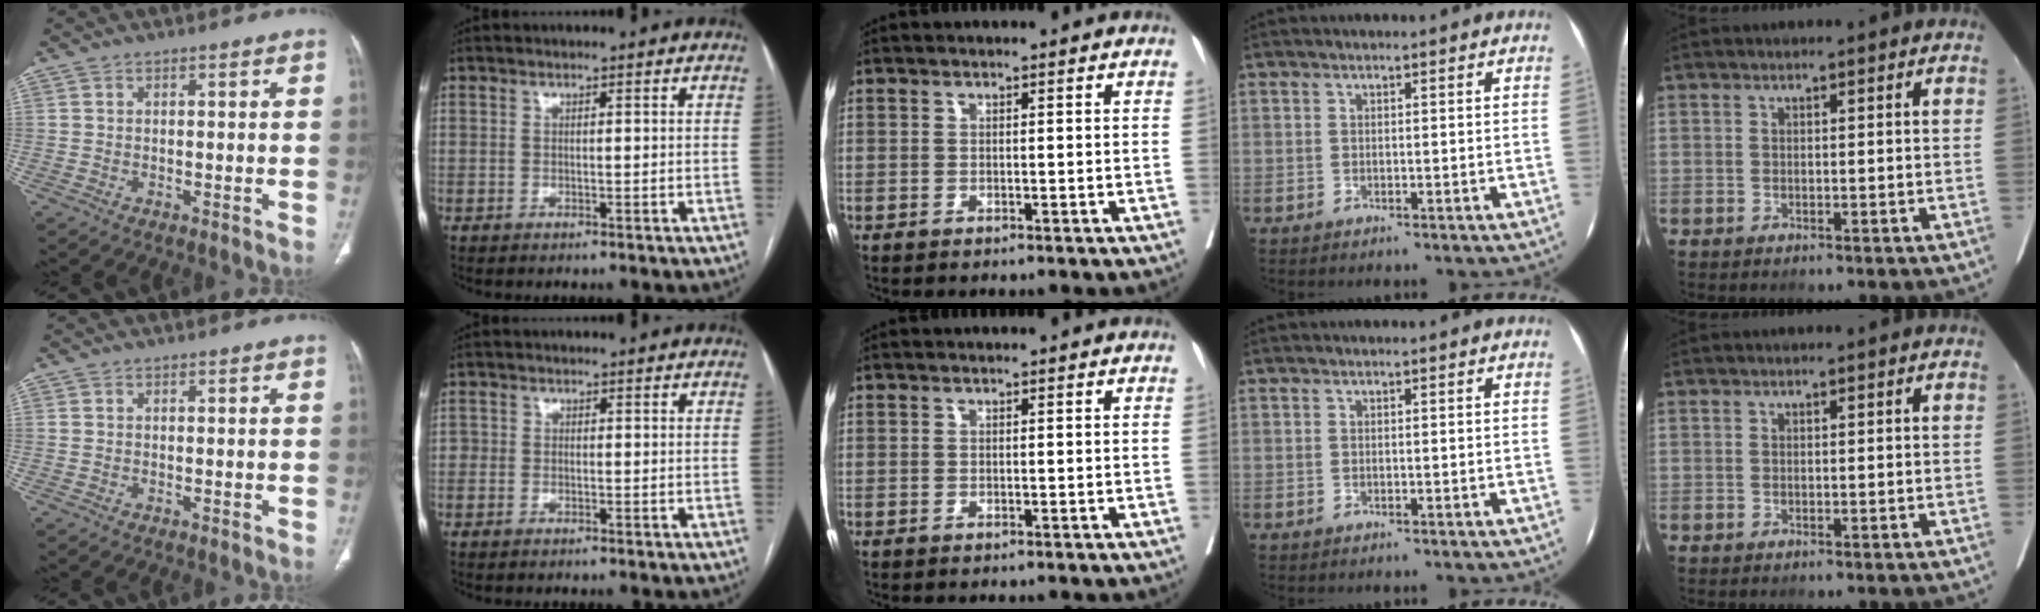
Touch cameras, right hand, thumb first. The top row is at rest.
{"index": {"total": 0.9, "force": [-0.2, 0.8, 0.4], "torque": [-0.001, 0.006, -0.004]}}